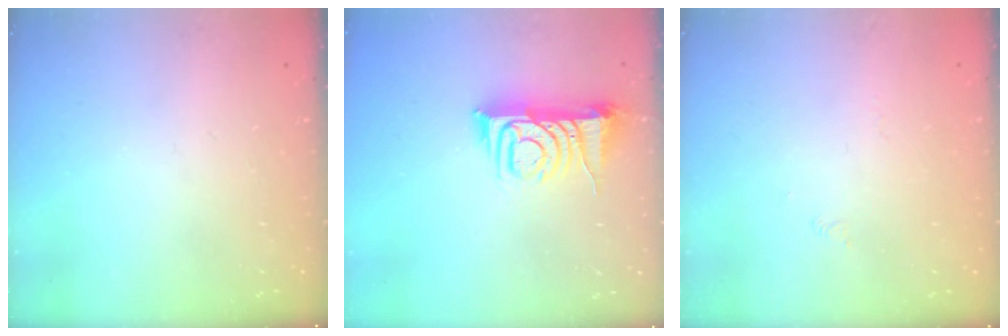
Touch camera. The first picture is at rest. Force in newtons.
{"total": 9.4, "press": 9.4, "slide": 1.1}
{"total": 1.7, "press": 1.6, "slide": 0.4}